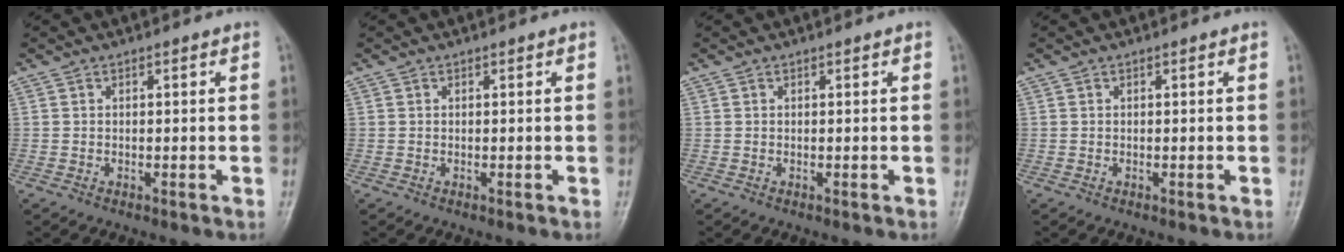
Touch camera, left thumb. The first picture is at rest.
{"total": 0.0}
{"total": 0.0}
{"total": 0.0}